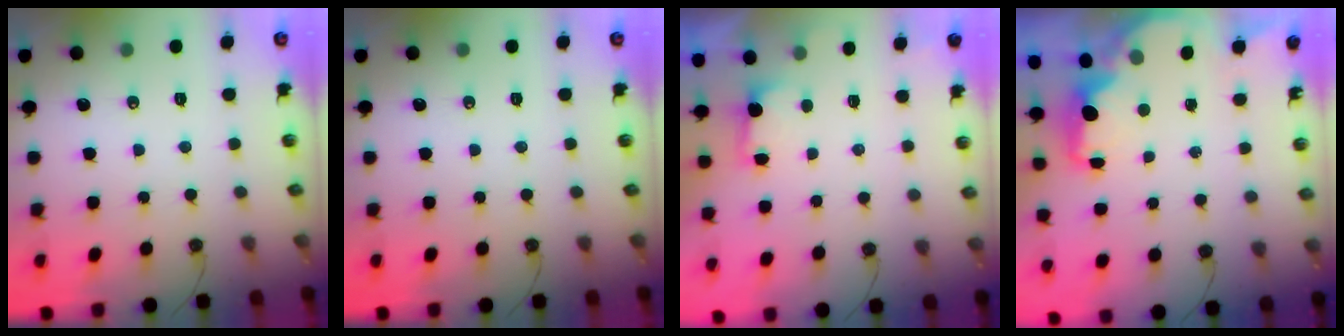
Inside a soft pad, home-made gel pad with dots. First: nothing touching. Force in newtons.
{"total": 0.0}
{"total": 1.8, "press": 1.5, "slide": 0.9}
{"total": 2.1, "press": 2.0, "slide": 0.5}